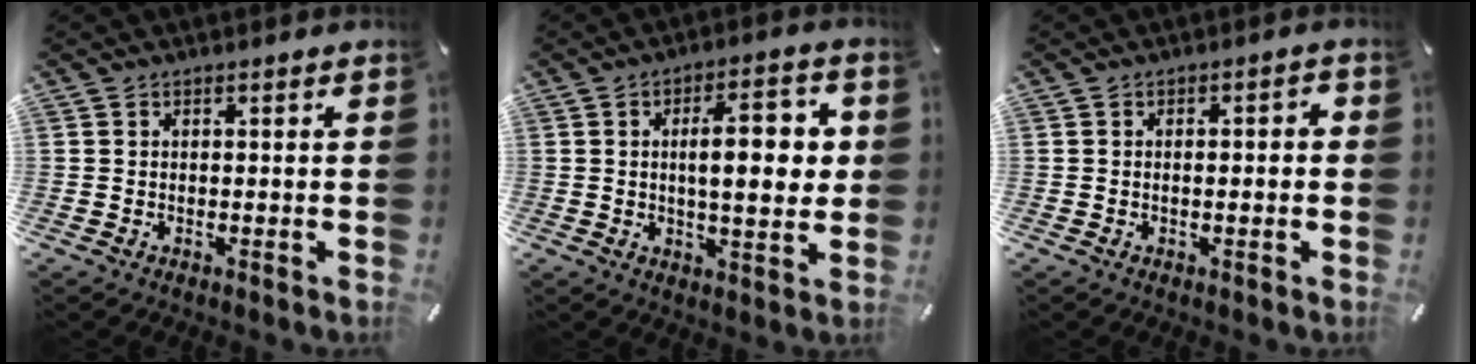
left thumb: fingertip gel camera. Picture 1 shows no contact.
{"total": 12.6, "force": [1.8, 4.7, 11.5], "torque": [-0.163, 0.001, 0.019]}
{"total": 2.4, "force": [-0.6, 1.0, 2.1], "torque": [-0.034, 0.008, -0.013]}